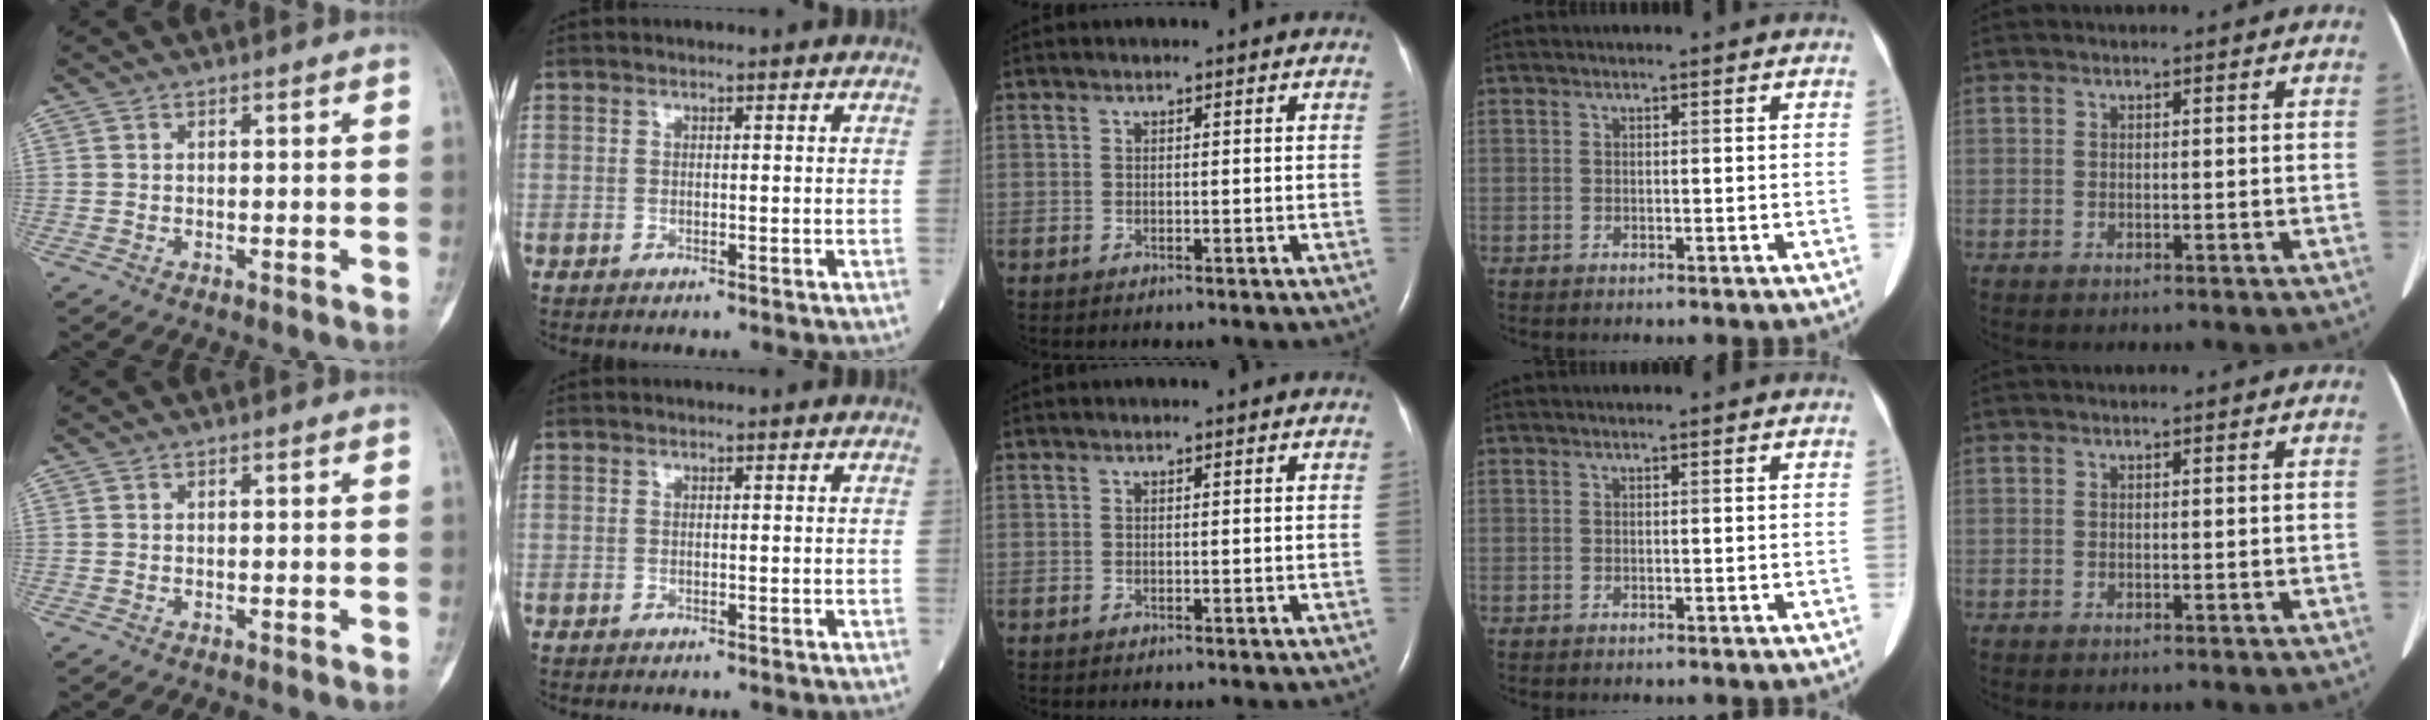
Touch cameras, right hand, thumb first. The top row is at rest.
{}